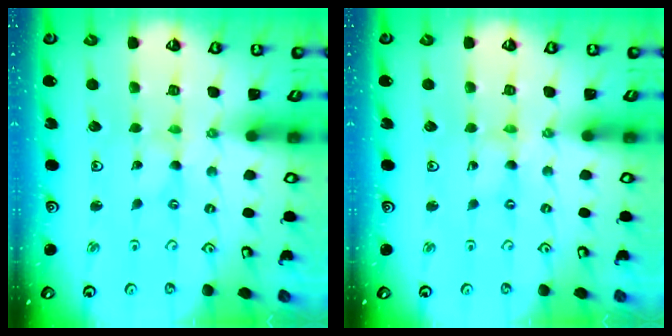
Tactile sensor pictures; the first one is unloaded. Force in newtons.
{"total": 0.8, "press": 0.8, "slide": 0.1}